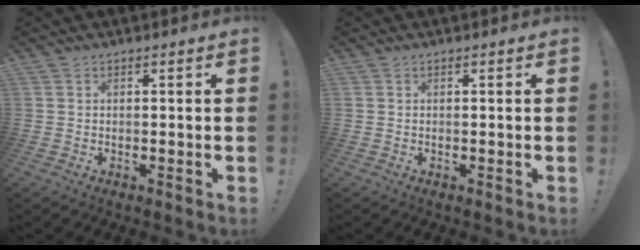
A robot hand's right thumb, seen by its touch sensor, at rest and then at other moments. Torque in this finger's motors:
{"motor_torque": [0.00, 0.00, -0.04, 0.04, 0.03]}